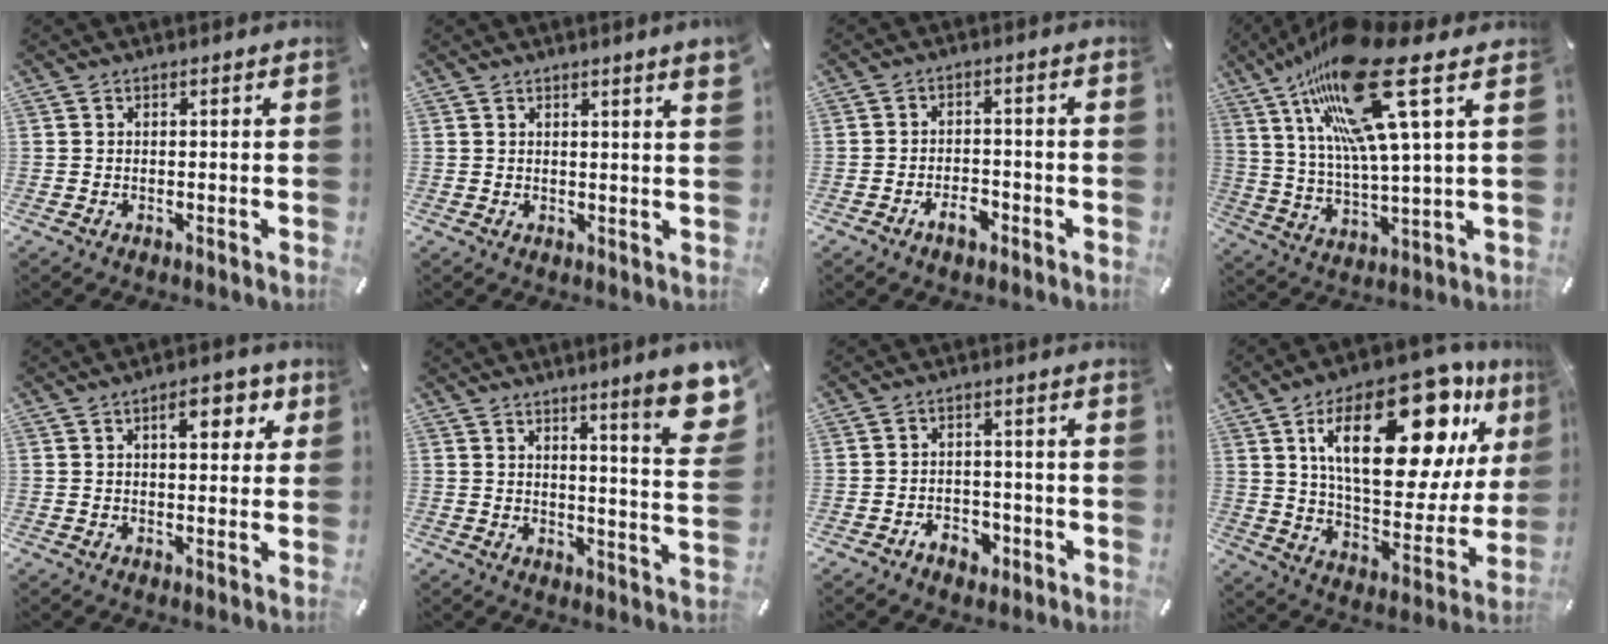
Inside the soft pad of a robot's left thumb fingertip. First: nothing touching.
{"total": 2.9, "force": [1.5, -0.1, 2.5], "torque": [-0.046, -0.003, 0.027]}
{"total": 4.8, "force": [-3.0, 2.6, 2.7], "torque": [-0.048, 0.014, -0.055]}
{"total": 22.5, "force": [12.3, 4.3, 18.3], "torque": [-0.357, -0.054, 0.193]}
{"total": 7.2, "force": [2.9, 3.4, 5.6], "torque": [-0.069, -0.008, 0.038]}
{"total": 11.4, "force": [7.0, 1.3, 8.9], "torque": [-0.122, -0.051, 0.111]}
{"total": 4.6, "force": [-2.7, 3.4, 1.6], "torque": [-0.024, 0.013, -0.048]}
{"total": 29.0, "force": [14.1, 13.1, 21.7], "torque": [-0.324, -0.076, 0.232]}